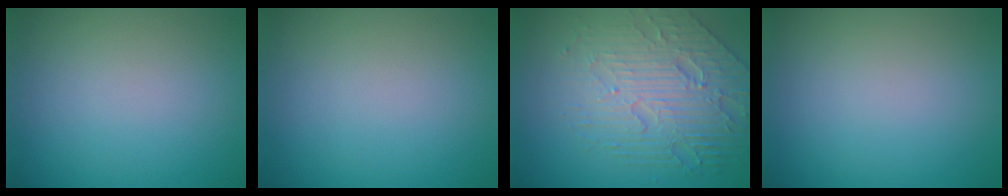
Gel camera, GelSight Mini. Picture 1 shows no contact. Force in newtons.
{"total": 0.0}
{"total": 7.6, "press": 5.3, "slide": 5.4}
{"total": 0.0}